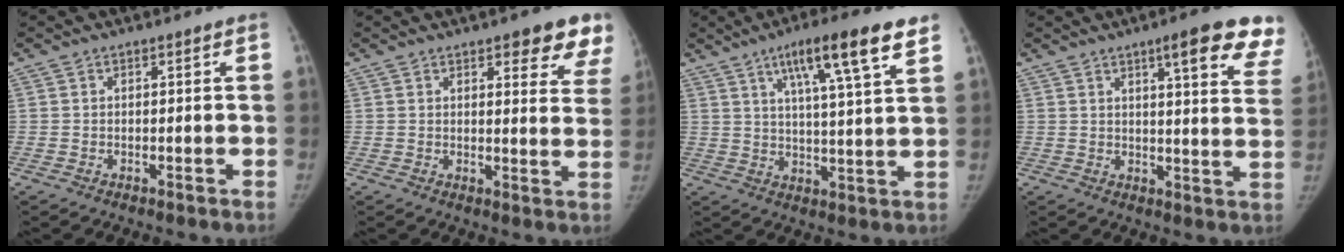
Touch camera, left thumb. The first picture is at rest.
{"total": 11.0, "force": [7.4, 3.7, 7.2], "torque": [-0.042, -0.032, 0.075]}
{"total": 13.6, "force": [7.6, 1.5, 11.2], "torque": [-0.176, -0.023, 0.117]}
{"total": 16.2, "force": [10.6, 2.9, 11.9], "torque": [-0.125, -0.039, 0.119]}